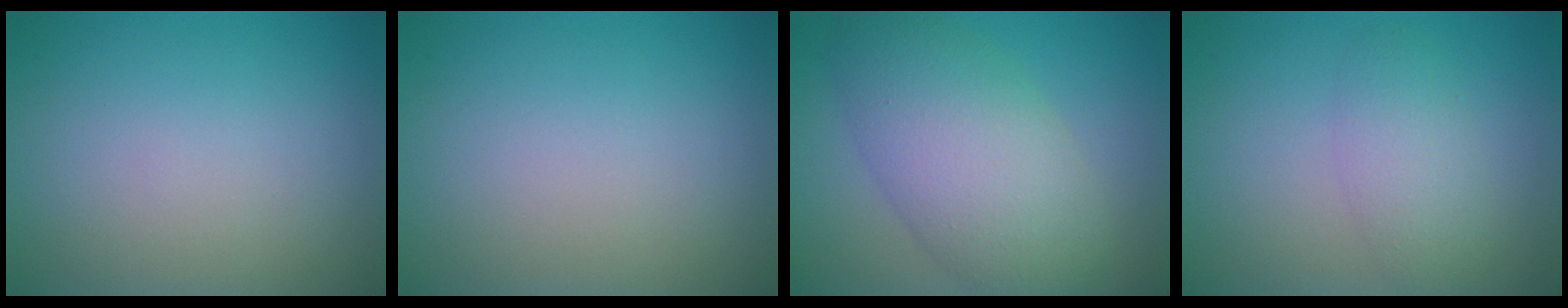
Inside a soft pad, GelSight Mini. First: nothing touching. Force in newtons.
{"total": 0.0}
{"total": 8.2, "press": 8.2, "slide": 0.4}
{"total": 2.8, "press": 2.8, "slide": 0.1}